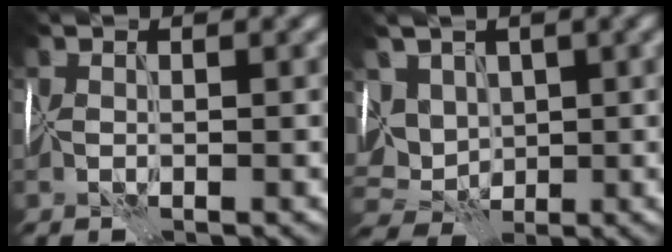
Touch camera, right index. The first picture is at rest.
{"total": 5.6, "force": [1.2, 4.8, 2.6], "torque": [-0.058, 0.013, 0.020]}